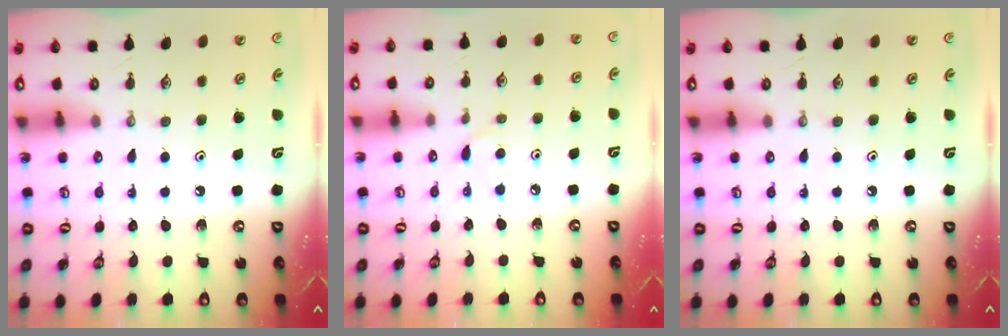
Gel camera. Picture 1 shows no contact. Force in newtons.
{"total": 4.6, "press": 4.6, "slide": 0.6}
{"total": 0.0}